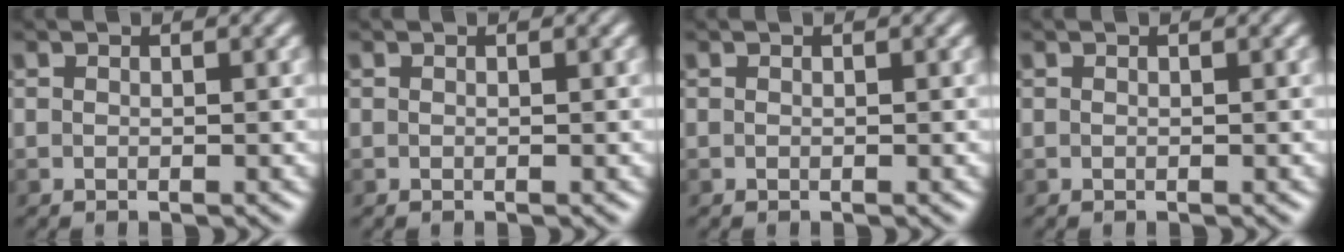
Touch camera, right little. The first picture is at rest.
{"total": 0.0}
{"total": 0.0}
{"total": 0.0}